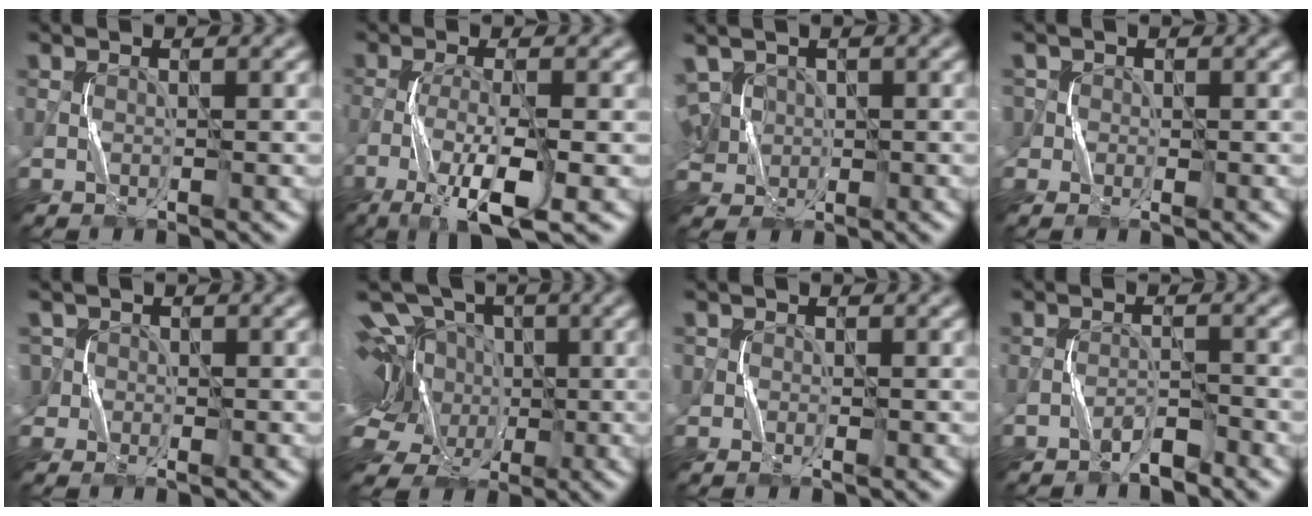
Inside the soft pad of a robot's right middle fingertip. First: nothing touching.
{"total": 6.7, "force": [-3.2, 1.3, 5.7], "torque": [-0.111, -0.002, -0.062]}
{"total": 4.7, "force": [1.2, 3.7, 2.6], "torque": [-0.085, 0.021, 0.032]}
{"total": 1.9, "force": [-0.2, 1.8, 0.8], "torque": [-0.007, 0.000, -0.007]}
{"total": 2.7, "force": [0.0, 2.5, 1.0], "torque": [-0.012, 0.004, -0.006]}
{"total": 14.5, "force": [2.1, 10.9, 9.3], "torque": [-0.182, 0.042, -0.010]}
{"total": 1.1, "force": [-0.3, 0.9, 0.7], "torque": [-0.006, -0.001, -0.007]}
{"total": 1.8, "force": [-1.6, 0.3, 0.8], "torque": [-0.014, 0.009, -0.032]}